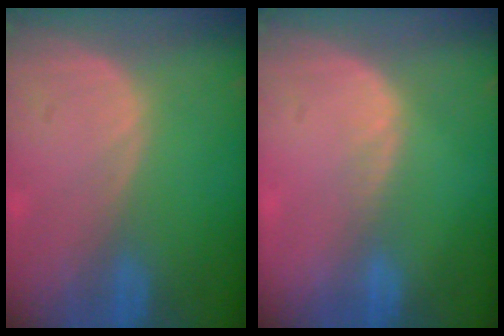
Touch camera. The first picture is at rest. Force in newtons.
{"total": 1.5, "press": 1.0, "slide": 1.1}